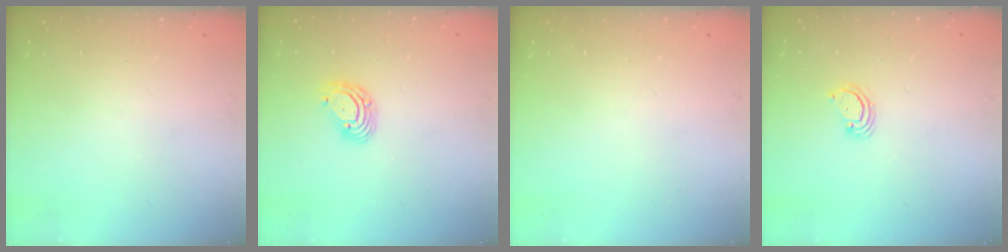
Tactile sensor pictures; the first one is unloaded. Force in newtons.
{"total": 6.5, "press": 6.5, "slide": 1.1}
{"total": 0.0}
{"total": 2.8, "press": 2.8, "slide": 0.3}